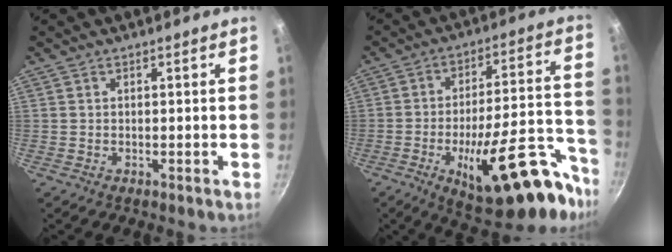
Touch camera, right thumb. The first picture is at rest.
{"total": 25.4, "force": [-12.9, 9.6, 19.6], "torque": [-0.227, 0.070, -0.183]}